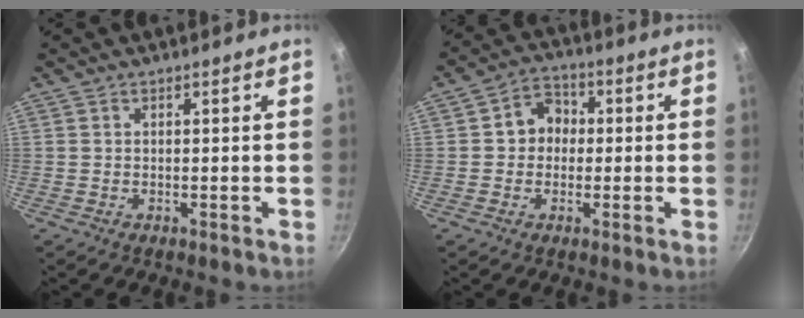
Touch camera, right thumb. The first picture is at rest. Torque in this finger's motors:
{"motor_torque": [0.02, 0.03, 0.30, 0.49, 0.02]}